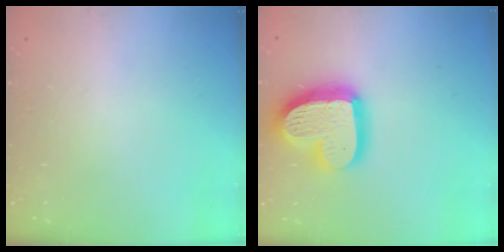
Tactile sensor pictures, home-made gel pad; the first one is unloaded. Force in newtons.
{"total": 19.1, "press": 19.0, "slide": 2.0}